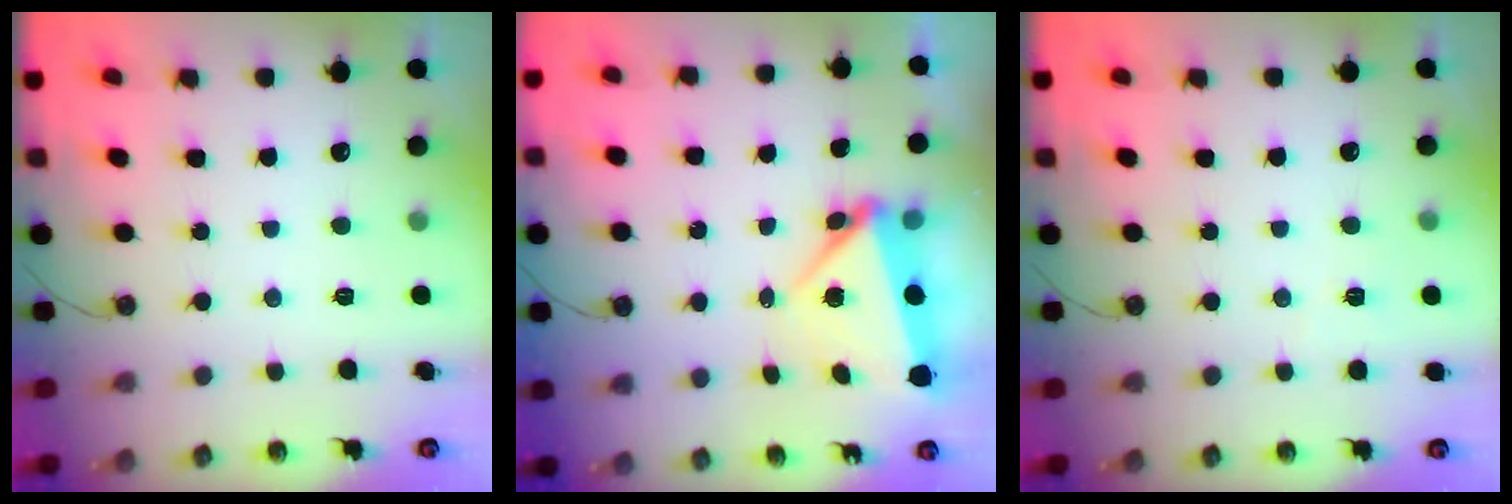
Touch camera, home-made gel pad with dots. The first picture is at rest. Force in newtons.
{"total": 6.9, "press": 5.3, "slide": 4.4}
{"total": 4.0, "press": 2.8, "slide": 2.8}